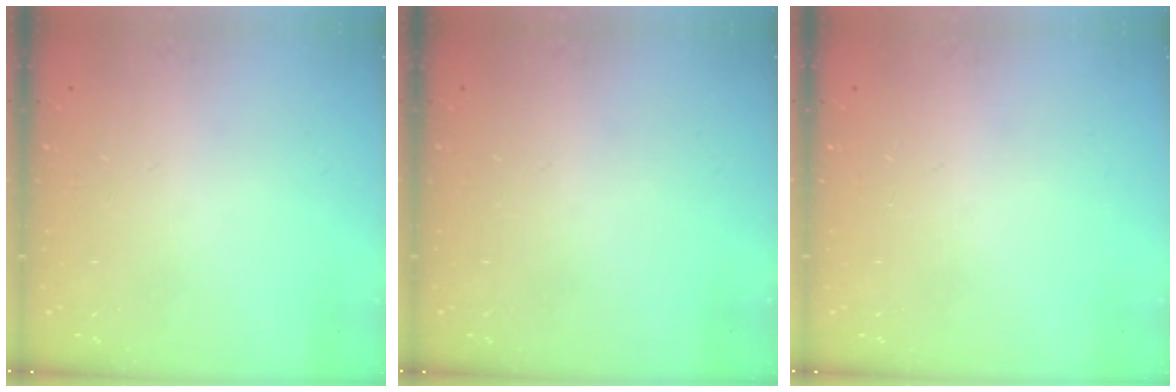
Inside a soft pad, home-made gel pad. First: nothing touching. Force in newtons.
{"total": 0.0}
{"total": 0.0}